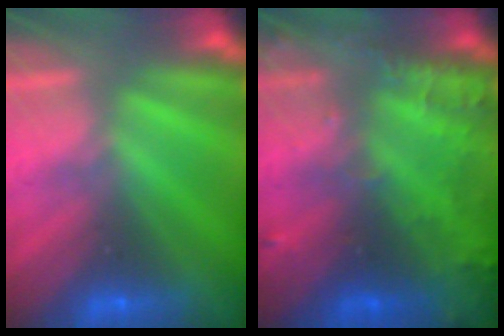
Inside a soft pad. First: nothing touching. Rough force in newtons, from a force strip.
{"total": 8.9}